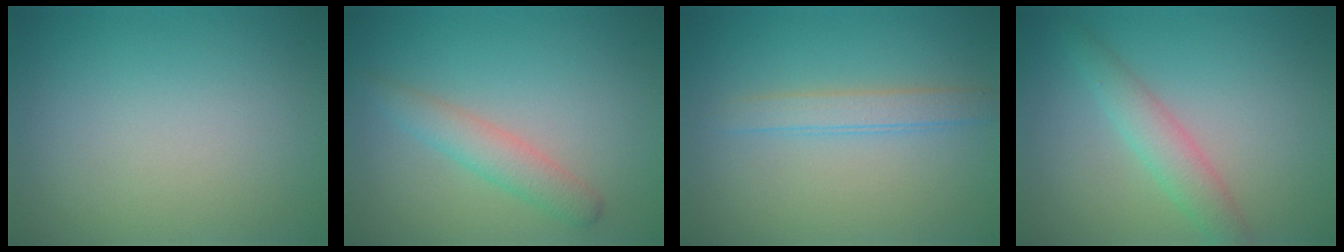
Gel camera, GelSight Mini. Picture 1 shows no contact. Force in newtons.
{"total": 2.7, "press": 2.7, "slide": 0.1}
{"total": 2.0, "press": 2.0, "slide": 0.1}
{"total": 2.9, "press": 2.9, "slide": 0.1}